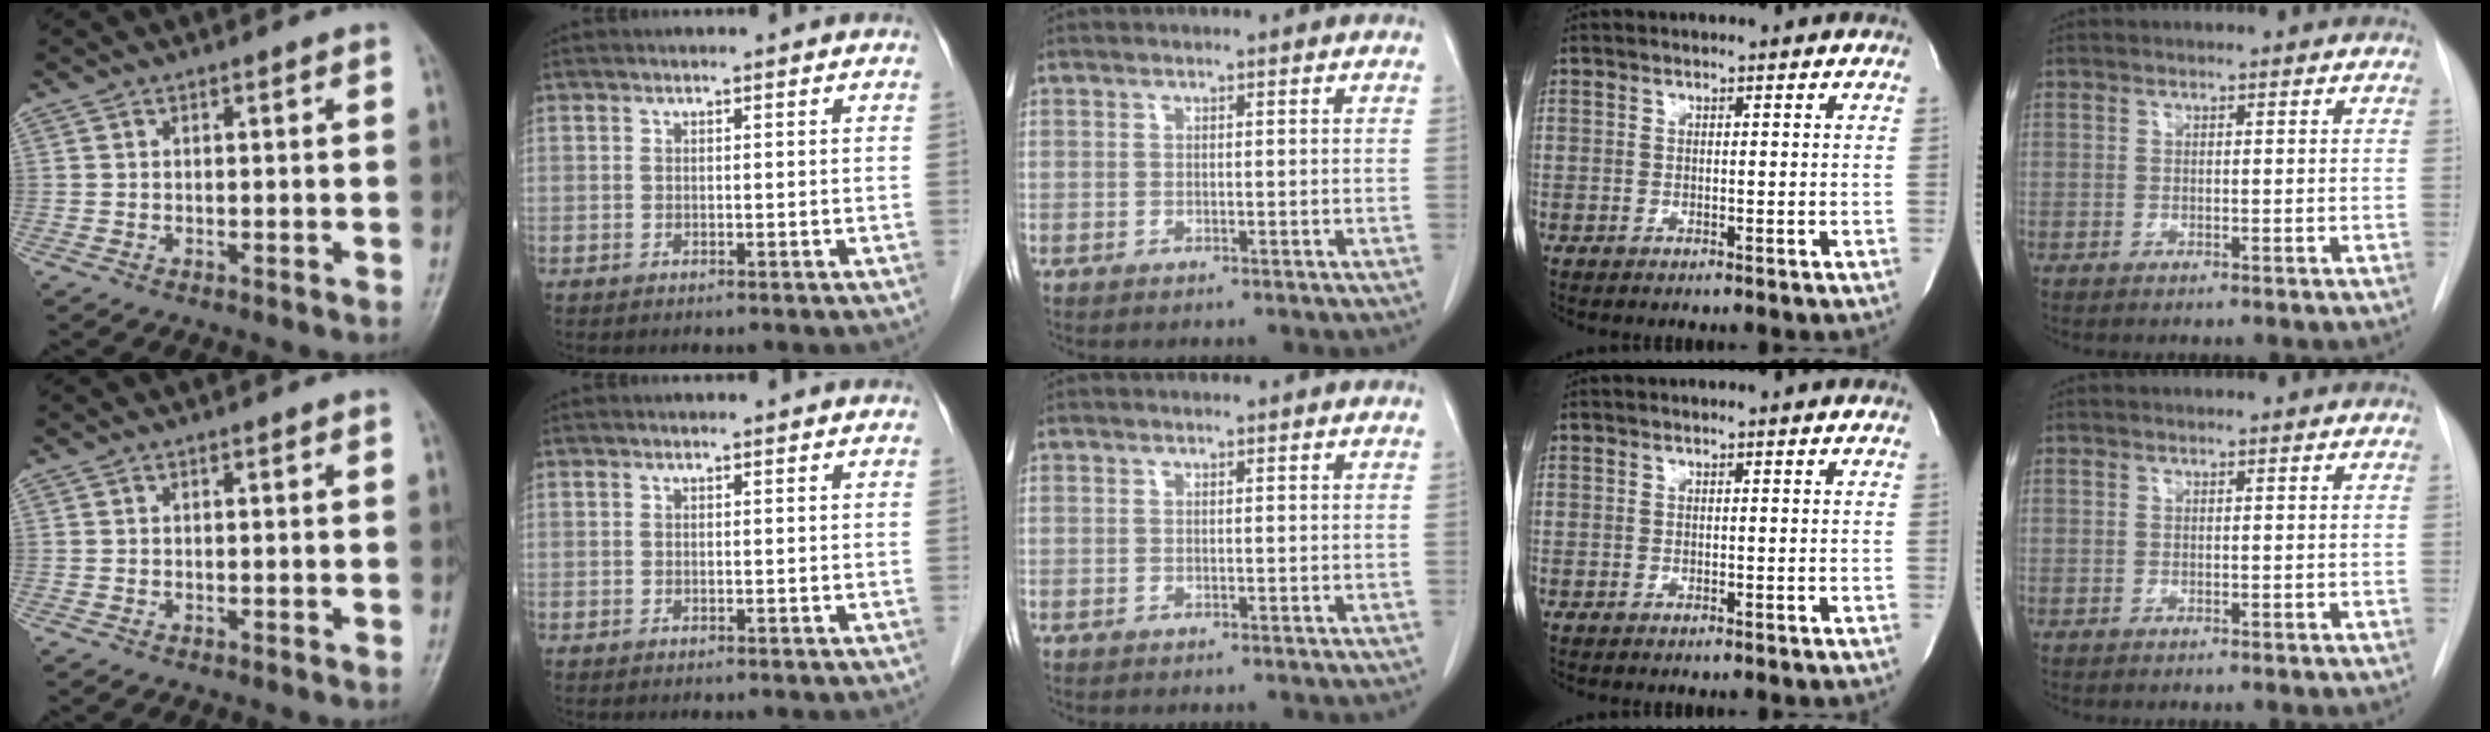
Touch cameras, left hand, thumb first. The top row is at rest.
{}